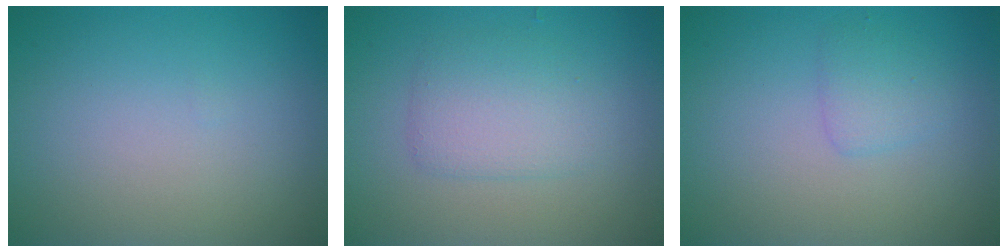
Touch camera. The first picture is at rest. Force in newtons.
{"total": 2.9, "press": 2.9, "slide": 0.2}
{"total": 1.5, "press": 1.5, "slide": 0.1}